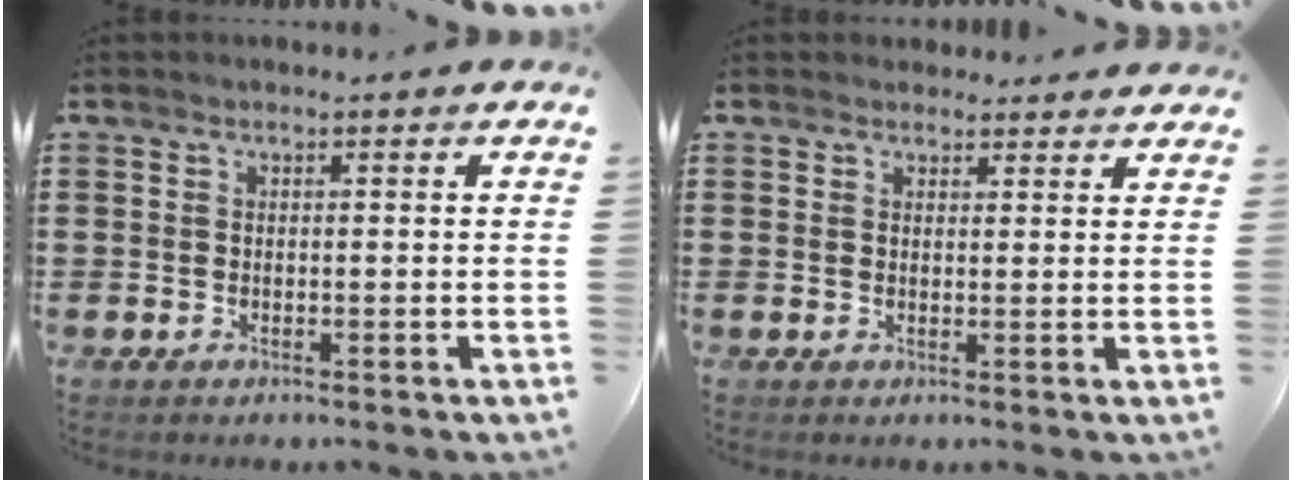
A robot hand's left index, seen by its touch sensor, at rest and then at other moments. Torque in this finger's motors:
{"motor_torque": [2.15, -0.01, -0.32, -0.16]}